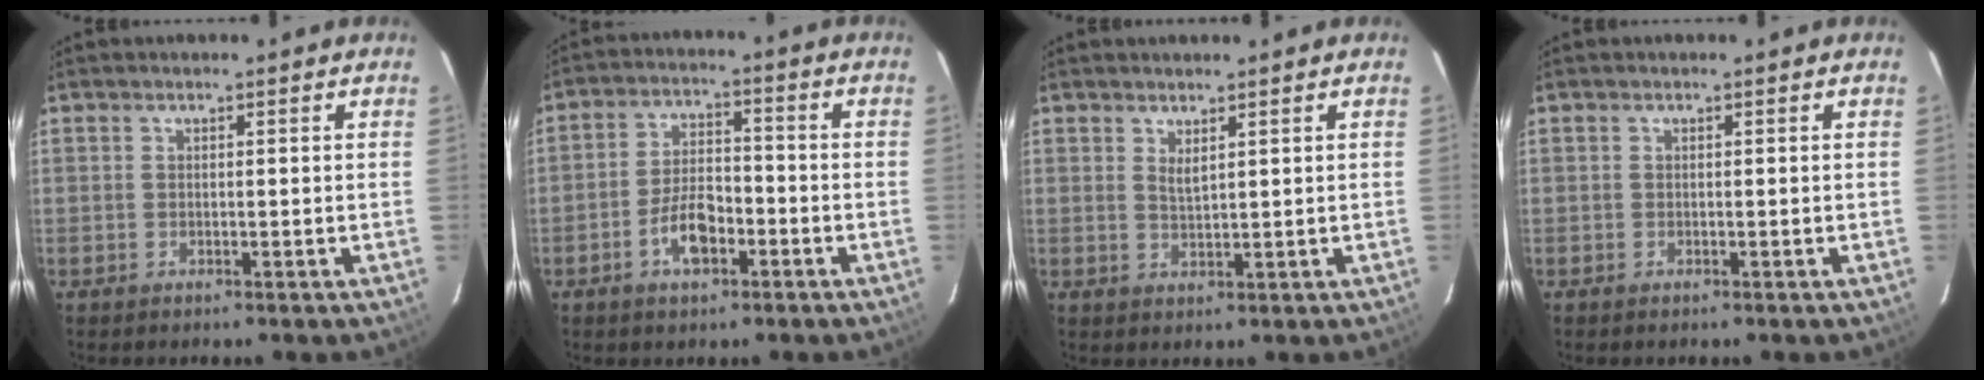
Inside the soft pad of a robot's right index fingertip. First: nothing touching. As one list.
[{"total": 10.1, "force": [-4.8, 4.8, 7.4], "torque": [-0.145, 0.014, -0.081]}, {"total": 2.3, "force": [1.9, 0.4, 1.2], "torque": [-0.020, -0.002, 0.034]}, {"total": 0.0}]